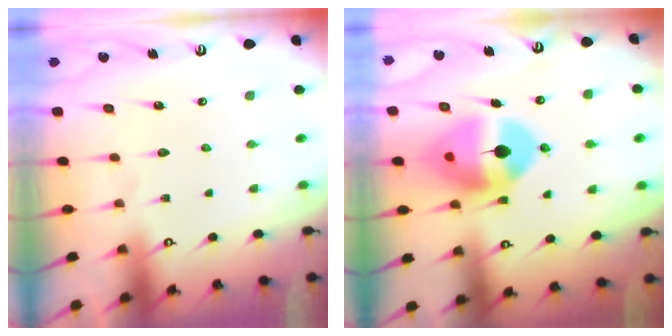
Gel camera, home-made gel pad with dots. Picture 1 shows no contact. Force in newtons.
{"total": 13.0, "press": 12.8, "slide": 2.1}